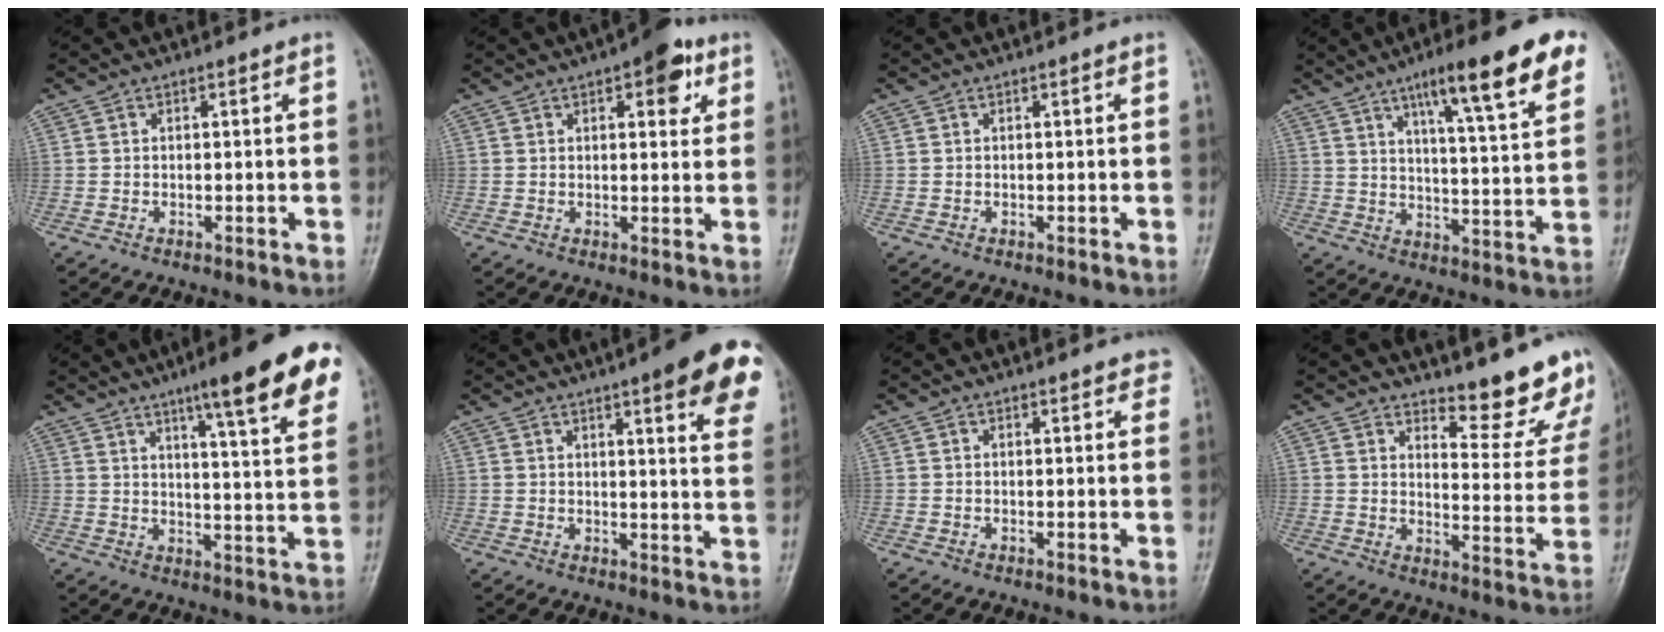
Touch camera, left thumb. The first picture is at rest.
{"total": 7.2, "force": [3.4, 3.2, 5.4], "torque": [-0.043, -0.007, 0.036]}
{"total": 0.0}
{"total": 17.5, "force": [10.1, 2.9, 14.0], "torque": [-0.183, -0.034, 0.148]}
{"total": 17.9, "force": [10.6, 2.8, 14.2], "torque": [-0.169, -0.041, 0.141]}
{"total": 16.6, "force": [9.6, 3.5, 13.1], "torque": [-0.139, -0.033, 0.106]}
{"total": 3.1, "force": [2.4, 1.2, 1.5], "torque": [0.004, -0.002, 0.021]}
{"total": 13.8, "force": [12.3, 3.6, 5.0], "torque": [-0.024, -0.119, 0.150]}